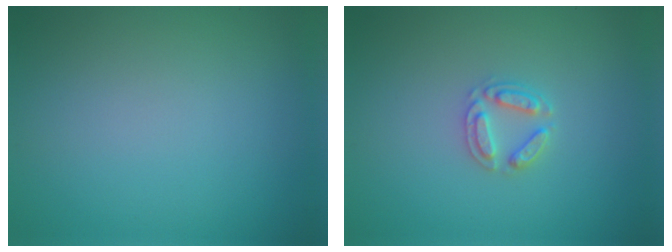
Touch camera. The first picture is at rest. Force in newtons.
{"total": 2.2, "press": 2.2, "slide": 0.3}